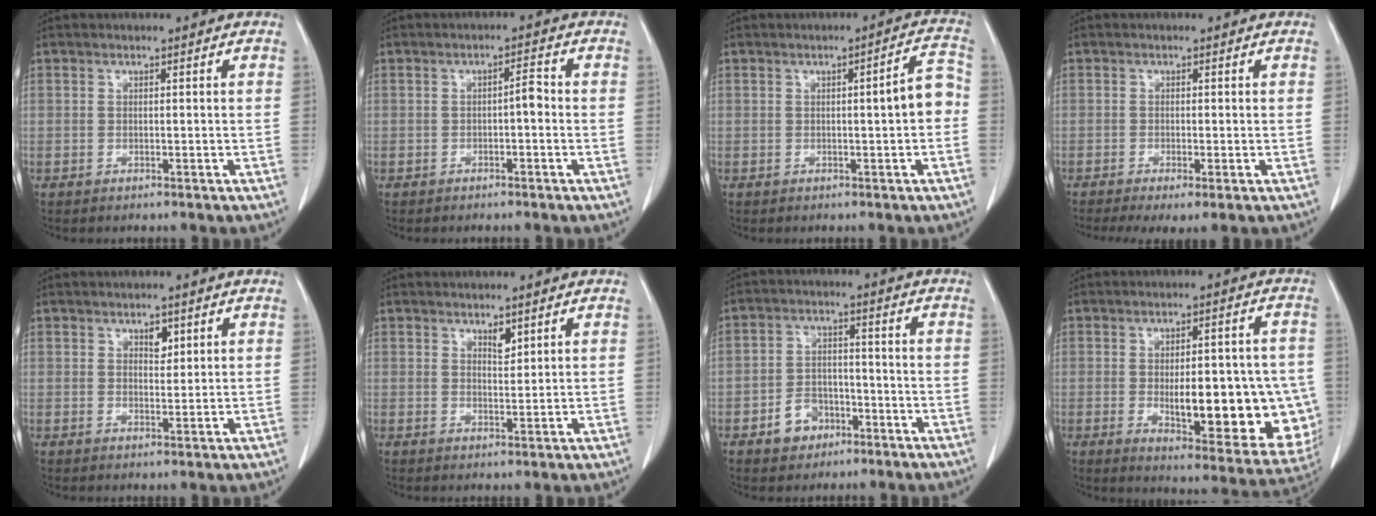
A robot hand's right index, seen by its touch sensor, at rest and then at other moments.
{"total": 2.1, "force": [-0.4, 0.5, 2.0], "torque": [-0.028, 0.006, -0.008]}
{"total": 4.5, "force": [-0.4, 0.5, 4.4], "torque": [-0.057, 0.015, -0.007]}
{"total": 4.4, "force": [-2.7, 0.8, 3.4], "torque": [-0.056, -0.016, -0.045]}
{"total": 2.1, "force": [1.2, 1.1, 1.3], "torque": [-0.018, -0.003, 0.019]}
{"total": 1.9, "force": [1.3, 0.7, 1.2], "torque": [-0.020, -0.006, 0.024]}
{"total": 5.6, "force": [-3.0, 4.2, 2.2], "torque": [-0.043, 0.016, -0.044]}
{"total": 19.2, "force": [-2.9, 6.5, 17.9], "torque": [-0.172, 0.011, -0.008]}